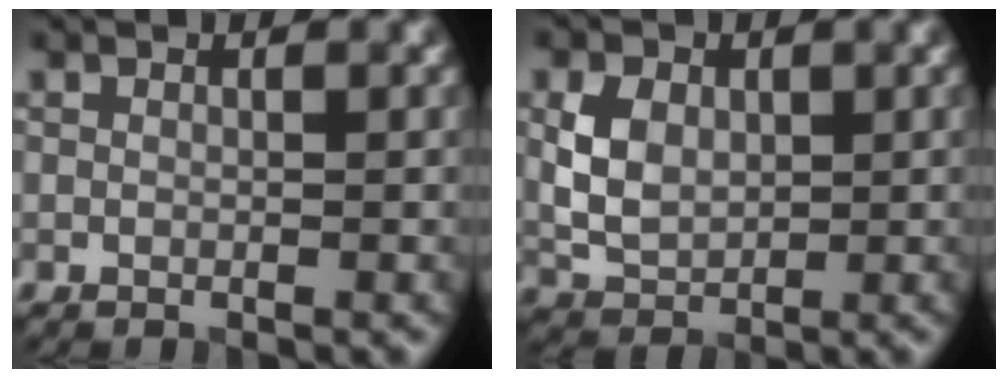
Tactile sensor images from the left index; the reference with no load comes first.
{"total": 3.9, "force": [0.6, 2.8, 2.6], "torque": [-0.056, -0.001, 0.011]}